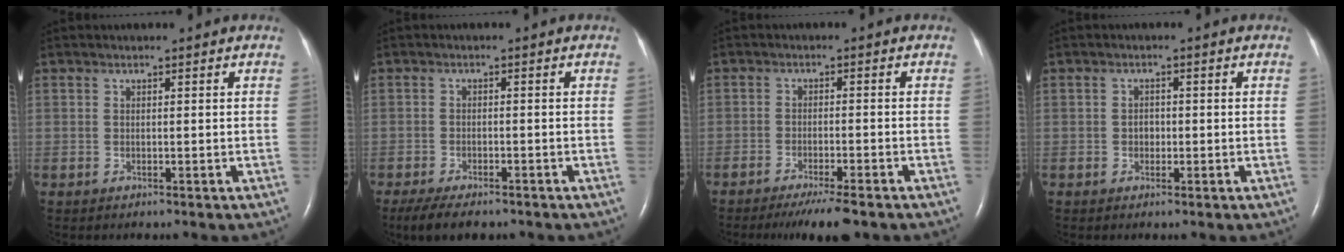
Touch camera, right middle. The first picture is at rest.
{"total": 6.4, "force": [-4.9, 2.0, 3.5], "torque": [-0.059, -0.012, -0.075]}
{"total": 6.9, "force": [-5.5, 0.7, 4.2], "torque": [-0.061, -0.014, -0.083]}
{"total": 1.3, "force": [-0.3, 1.0, 0.8], "torque": [-0.012, 0.004, -0.003]}